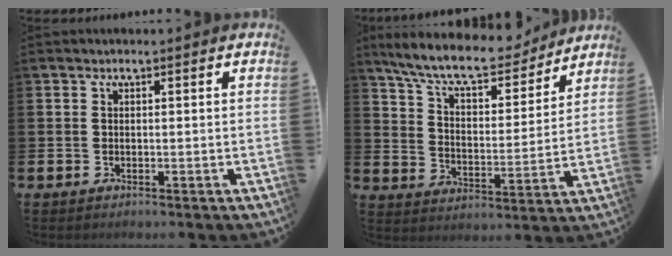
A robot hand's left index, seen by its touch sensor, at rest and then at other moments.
{"total": 10.3, "force": [9.3, 2.1, 3.8], "torque": [-0.102, -0.058, 0.161]}